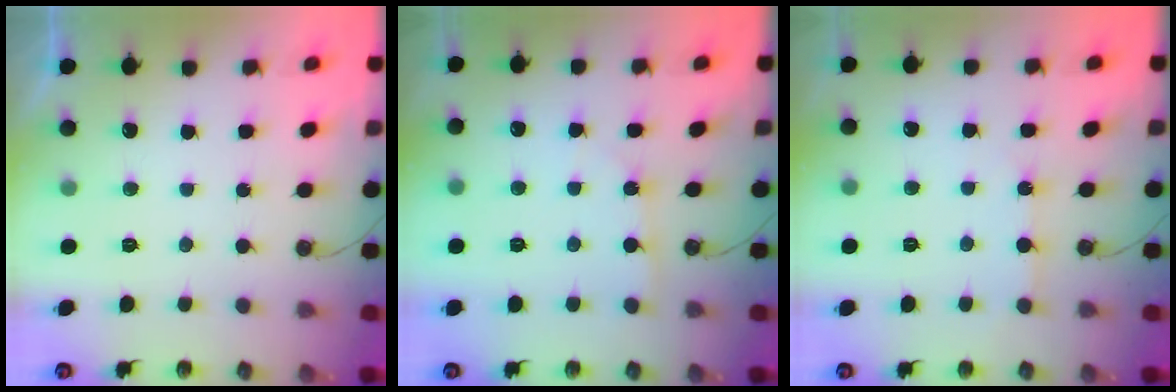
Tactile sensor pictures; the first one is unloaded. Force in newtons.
{"total": 2.2, "press": 2.2, "slide": 0.2}
{"total": 4.6, "press": 4.6, "slide": 0.6}